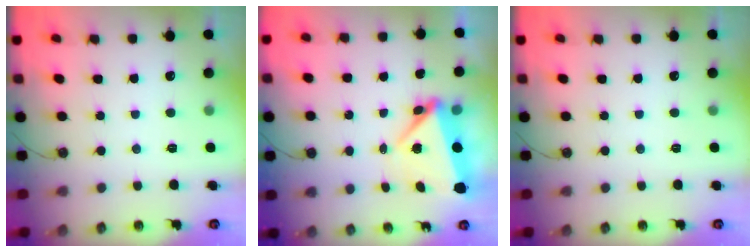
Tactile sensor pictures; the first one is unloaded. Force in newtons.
{"total": 7.5, "press": 5.7, "slide": 4.8}
{"total": 0.0}